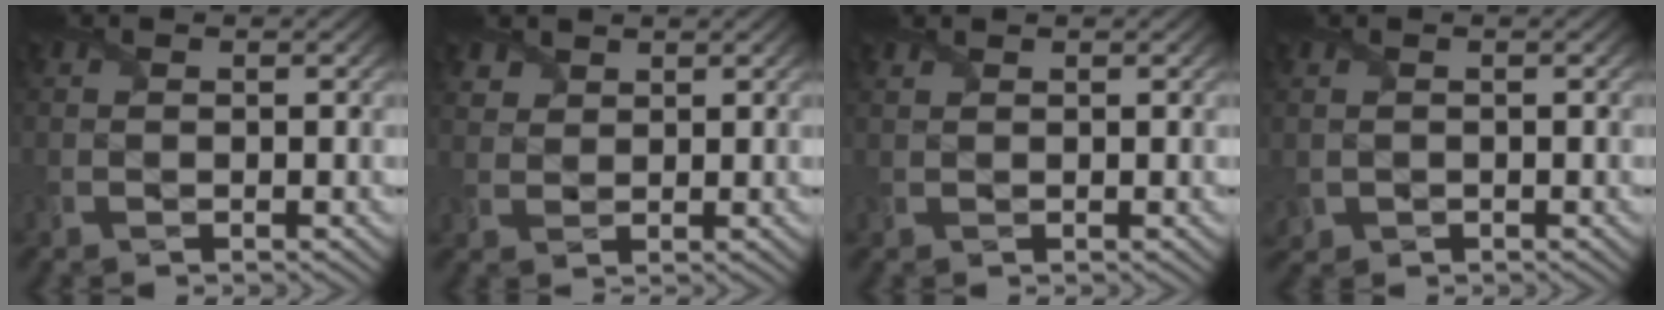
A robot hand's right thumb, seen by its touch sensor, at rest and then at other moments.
{"total": 2.4, "force": [1.8, 1.5, 0.5], "torque": [-0.020, -0.004, 0.045]}
{"total": 0.7, "force": [0.7, 0.1, 0.1], "torque": [-0.007, 0.001, 0.020]}
{"total": 1.5, "force": [0.1, 1.3, 0.6], "torque": [-0.023, -0.008, 0.005]}